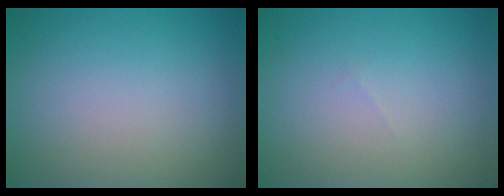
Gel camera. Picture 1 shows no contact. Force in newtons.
{"total": 0.0}